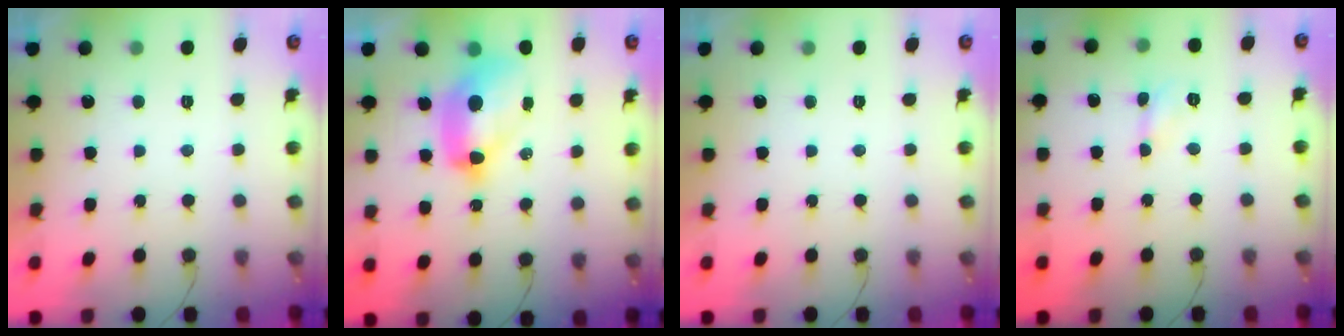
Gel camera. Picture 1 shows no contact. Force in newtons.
{"total": 11.3, "press": 11.2, "slide": 1.1}
{"total": 0.0}
{"total": 3.1, "press": 3.0, "slide": 0.4}